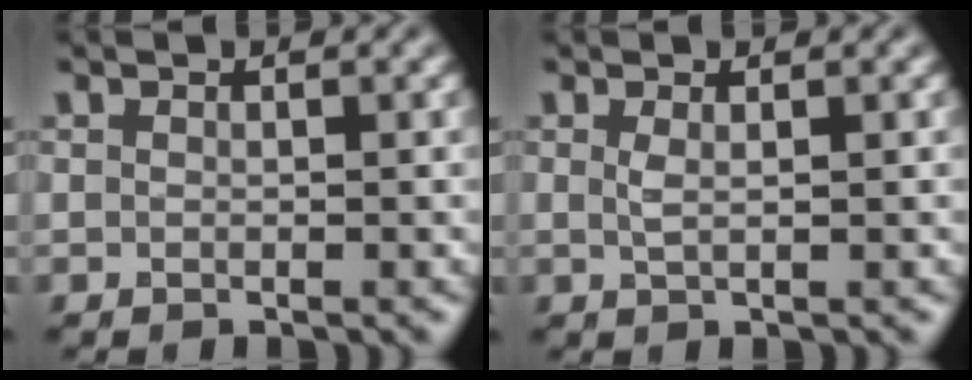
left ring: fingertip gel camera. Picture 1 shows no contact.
{"total": 1.0, "force": [0.3, 0.3, 0.9], "torque": [-0.019, 0.000, 0.005]}